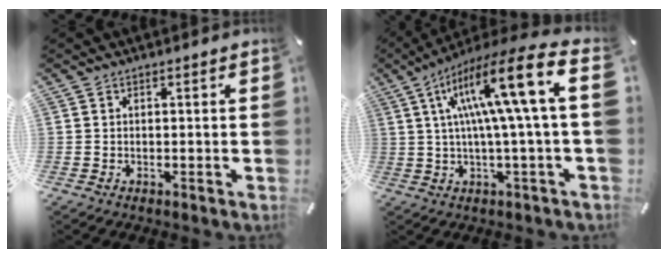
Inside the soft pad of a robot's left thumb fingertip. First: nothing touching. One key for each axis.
{"total": 19.8, "fx": 5.1, "fy": 2.5, "fz": 19.0, "tx": -0.328, "ty": -0.022, "tz": 0.064}